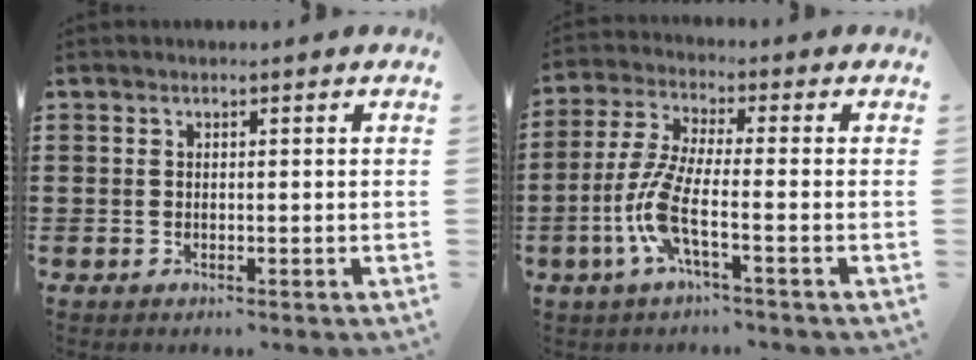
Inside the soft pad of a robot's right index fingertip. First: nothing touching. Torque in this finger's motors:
{"motor_torque": [1.47, 0.67, 0.40, 0.21]}